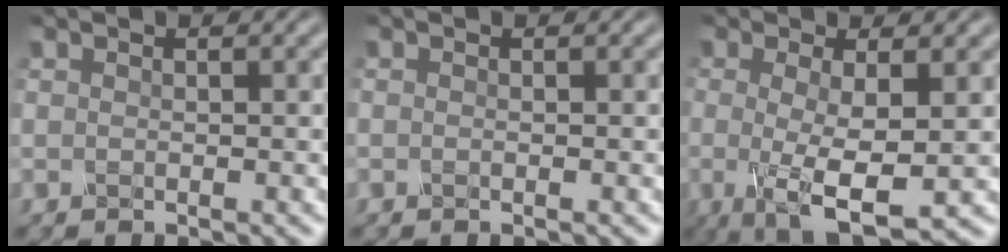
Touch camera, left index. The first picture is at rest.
{"total": 0.0}
{"total": 5.8, "force": [-1.1, 1.4, 5.5], "torque": [-0.093, -0.014, -0.021]}